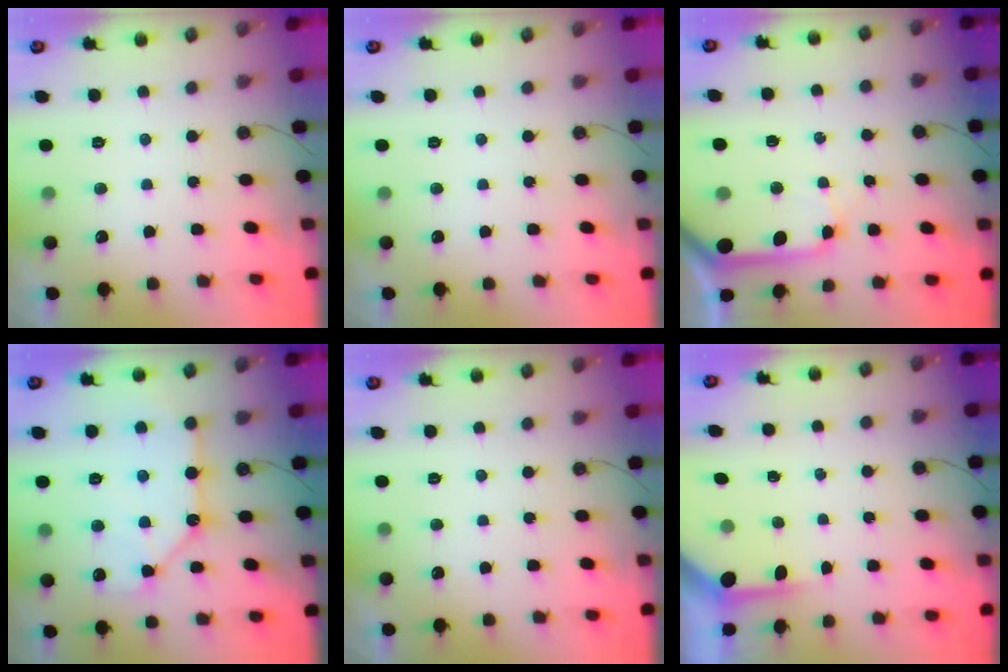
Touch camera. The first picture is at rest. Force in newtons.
{"total": 0.0}
{"total": 11.9, "press": 11.8, "slide": 1.5}
{"total": 13.5, "press": 13.5, "slide": 1.4}
{"total": 0.0}
{"total": 3.9, "press": 3.9, "slide": 0.3}